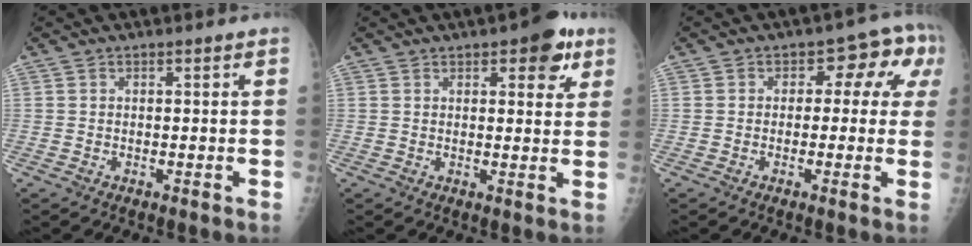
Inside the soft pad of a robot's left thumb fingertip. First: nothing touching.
{"total": 6.8, "force": [3.5, 3.0, 5.0], "torque": [-0.036, -0.010, 0.035]}
{"total": 7.9, "force": [1.0, 5.2, 5.8], "torque": [-0.023, 0.030, 0.001]}